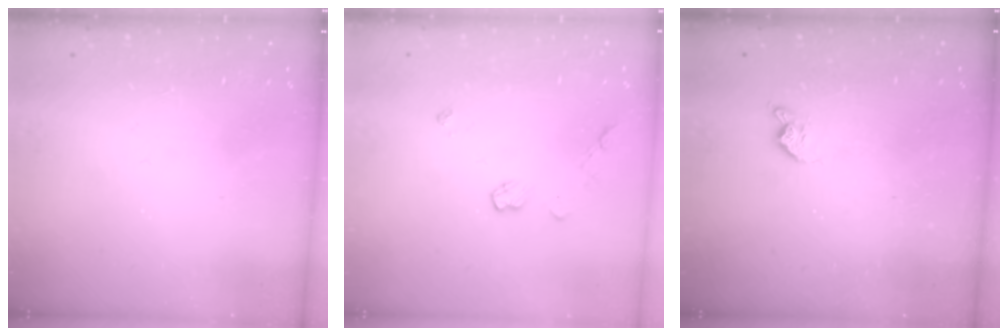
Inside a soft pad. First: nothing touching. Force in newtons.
{"total": 4.5, "press": 4.5, "slide": 0.6}
{"total": 4.9, "press": 4.9, "slide": 0.6}